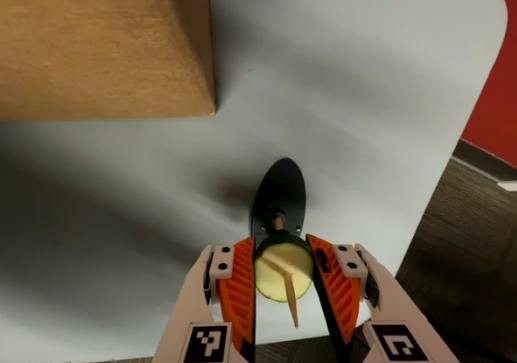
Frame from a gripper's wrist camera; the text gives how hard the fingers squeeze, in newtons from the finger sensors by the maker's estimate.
{"total": 11.8, "left": 11.7, "right": 11.8}